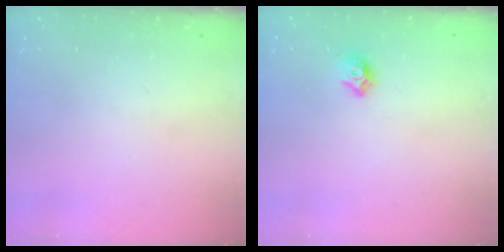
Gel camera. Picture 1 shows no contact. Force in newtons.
{"total": 7.9, "press": 7.8, "slide": 1.0}